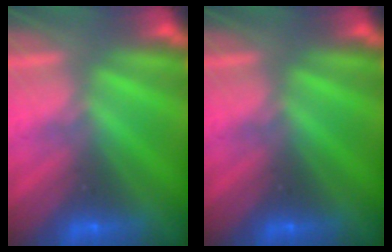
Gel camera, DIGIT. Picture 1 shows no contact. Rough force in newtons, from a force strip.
{"total": 0.0}